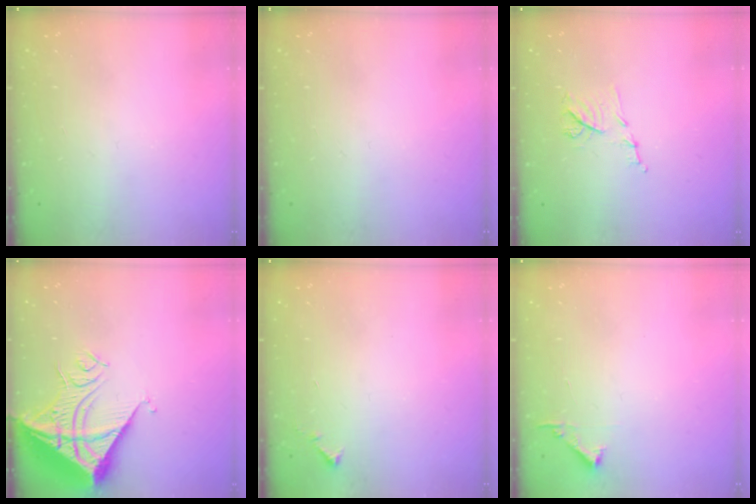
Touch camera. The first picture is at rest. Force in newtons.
{"total": 0.0}
{"total": 7.3, "press": 7.2, "slide": 0.9}
{"total": 14.2, "press": 14.1, "slide": 1.9}
{"total": 5.8, "press": 5.8, "slide": 0.4}
{"total": 4.4, "press": 4.4, "slide": 0.4}